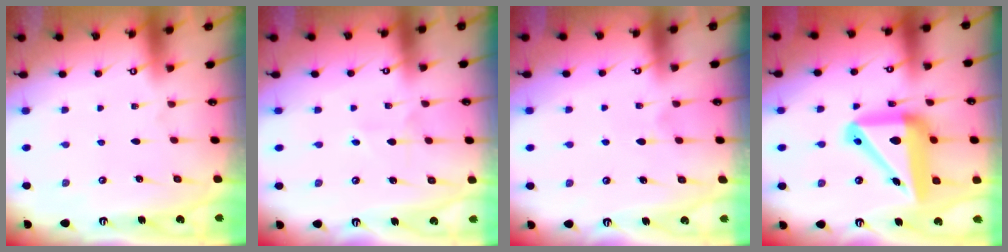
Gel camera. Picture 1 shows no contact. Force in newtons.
{"total": 2.8, "press": 2.7, "slide": 0.4}
{"total": 5.5, "press": 5.5, "slide": 0.2}
{"total": 20.2, "press": 20.0, "slide": 2.9}